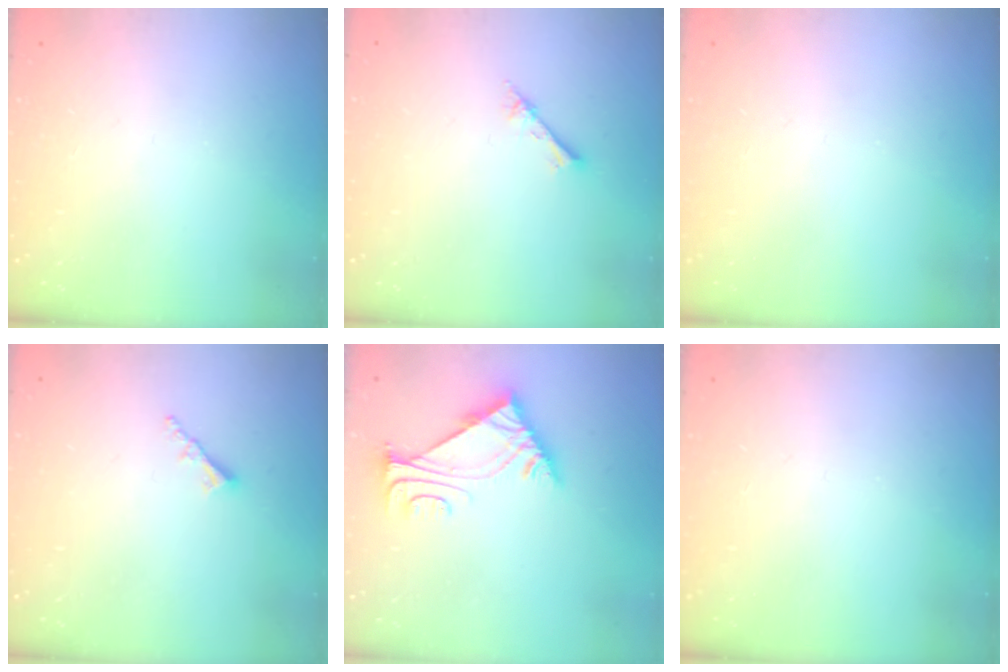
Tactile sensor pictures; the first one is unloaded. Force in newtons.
{"total": 2.4, "press": 2.4, "slide": 0.3}
{"total": 0.0}
{"total": 2.3, "press": 2.2, "slide": 0.6}
{"total": 5.9, "press": 5.8, "slide": 1.2}
{"total": 0.0}